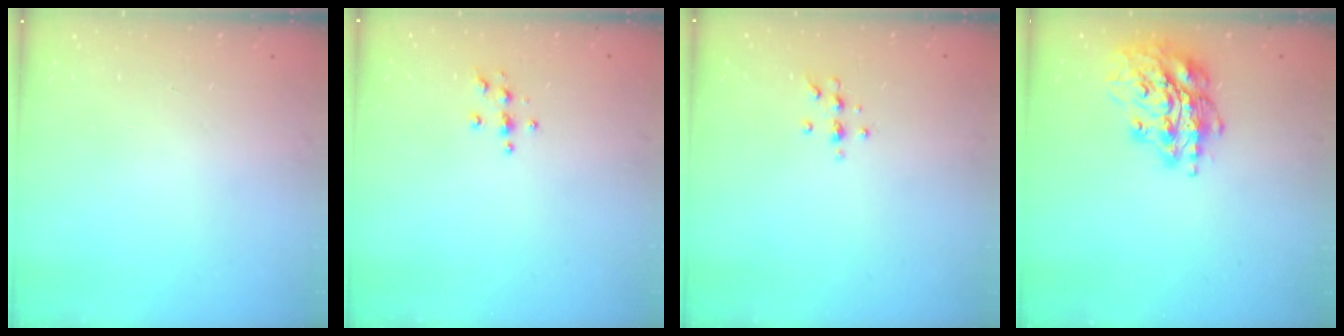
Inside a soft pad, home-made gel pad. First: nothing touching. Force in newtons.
{"total": 3.6, "press": 3.6, "slide": 0.4}
{"total": 5.7, "press": 5.5, "slide": 1.6}
{"total": 16.4, "press": 16.4, "slide": 0.6}